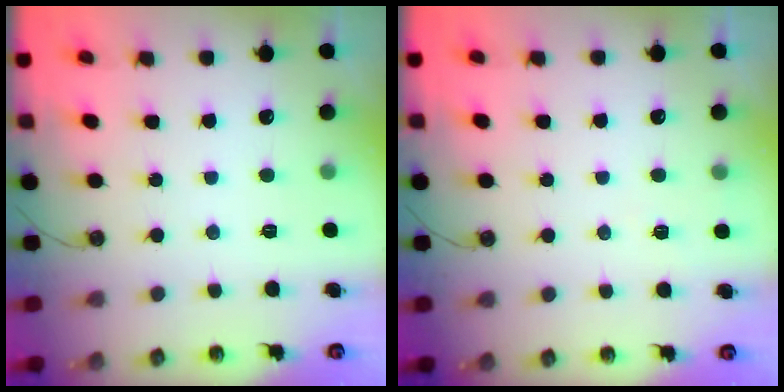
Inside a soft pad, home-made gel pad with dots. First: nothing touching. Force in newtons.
{"total": 5.0, "press": 2.7, "slide": 4.1}